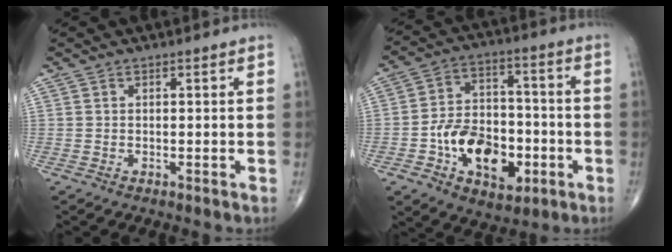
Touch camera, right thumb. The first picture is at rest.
{"total": 16.4, "force": [-5.1, 10.5, 11.5], "torque": [-0.149, 0.035, -0.078]}